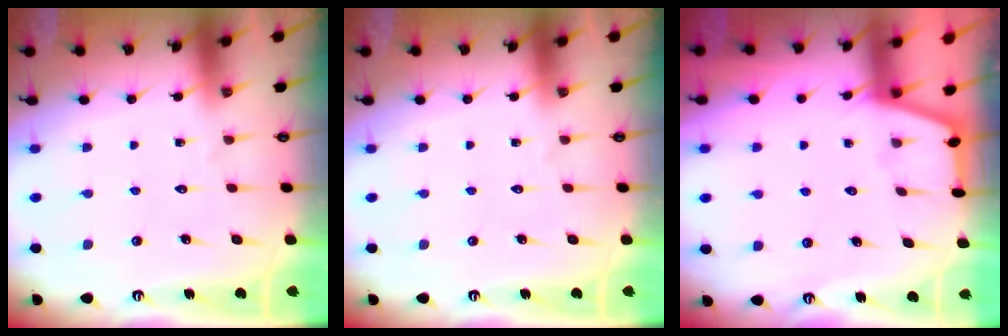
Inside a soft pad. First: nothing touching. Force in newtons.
{"total": 0.0}
{"total": 1.5, "press": 1.5, "slide": 0.2}